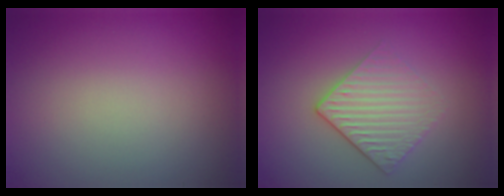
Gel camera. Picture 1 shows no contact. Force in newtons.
{"total": 3.0, "press": 2.6, "slide": 1.4}